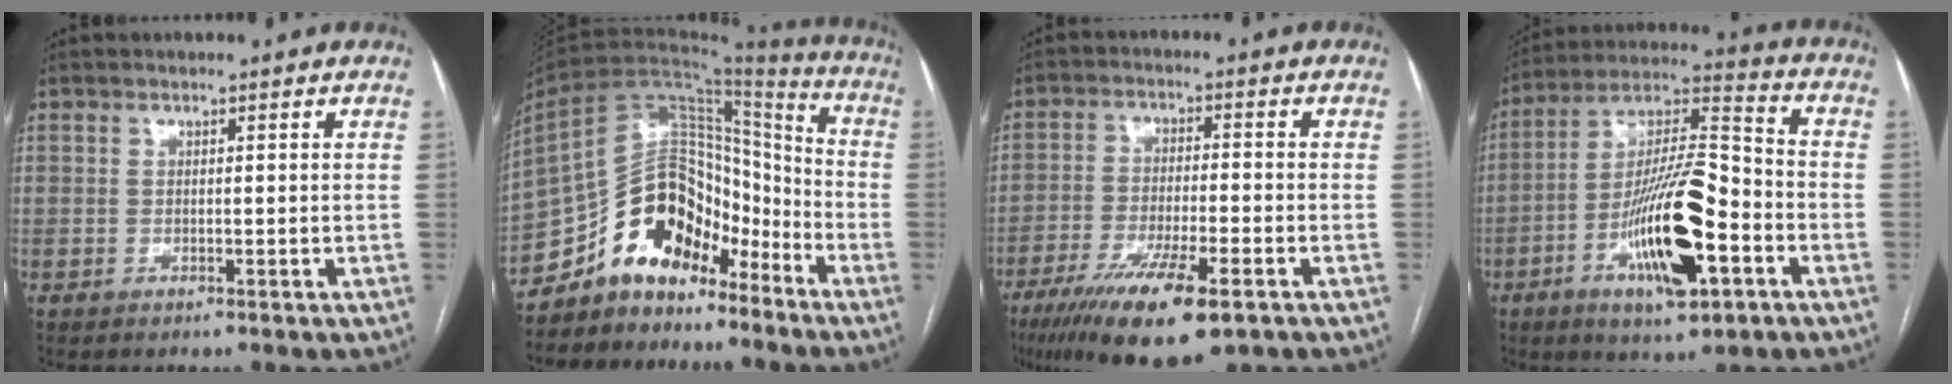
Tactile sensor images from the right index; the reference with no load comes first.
{"total": 16.4, "force": [-11.7, 8.1, 8.0], "torque": [-0.144, 0.062, -0.206]}
{"total": 14.3, "force": [-8.6, 2.6, 11.1], "torque": [-0.195, -0.034, -0.143]}
{"total": 18.4, "force": [-6.4, 4.4, 16.7], "torque": [-0.310, 0.001, -0.104]}